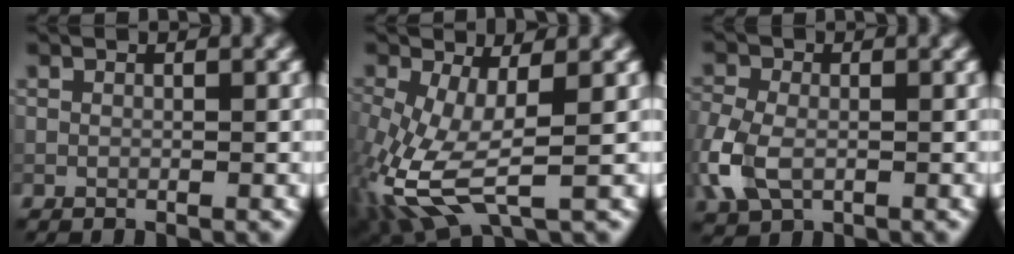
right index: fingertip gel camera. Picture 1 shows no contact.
{"total": 7.4, "force": [-1.2, 3.2, 6.6], "torque": [-0.166, -0.012, -0.023]}
{"total": 5.4, "force": [-1.6, 3.6, 3.7], "torque": [-0.105, -0.005, -0.039]}